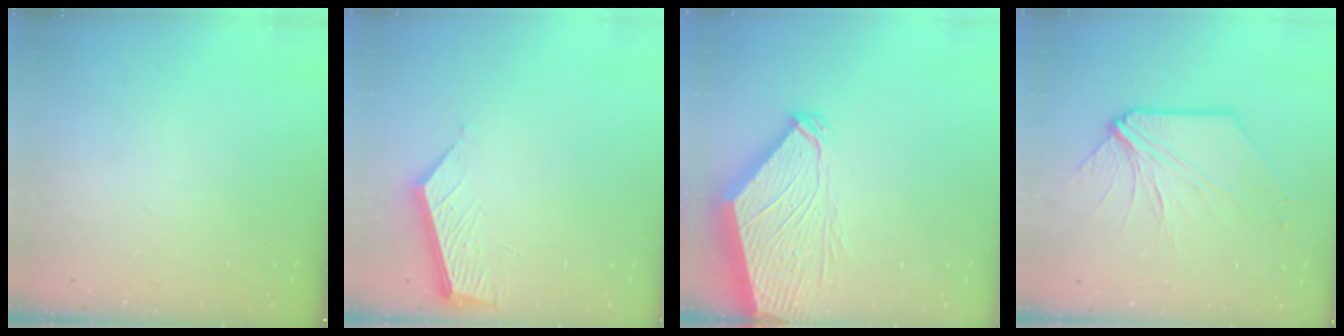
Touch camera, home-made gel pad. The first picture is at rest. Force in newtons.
{"total": 4.5, "press": 4.5, "slide": 0.2}
{"total": 6.7, "press": 6.6, "slide": 0.9}
{"total": 7.9, "press": 7.8, "slide": 1.3}